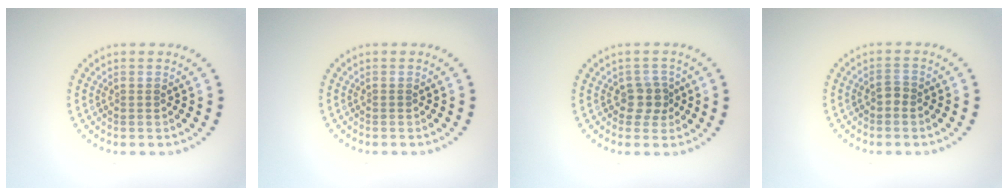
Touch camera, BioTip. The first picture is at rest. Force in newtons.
{"total": 0.0}
{"total": 2.1, "press": 1.6, "slide": 1.3}
{"total": 0.9, "press": 0.9, "slide": 0.3}